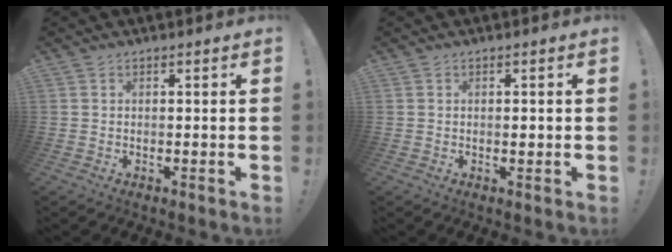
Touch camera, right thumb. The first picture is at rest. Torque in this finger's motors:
{"motor_torque": [0.38, -0.16, -0.02, -0.04, 0.00]}